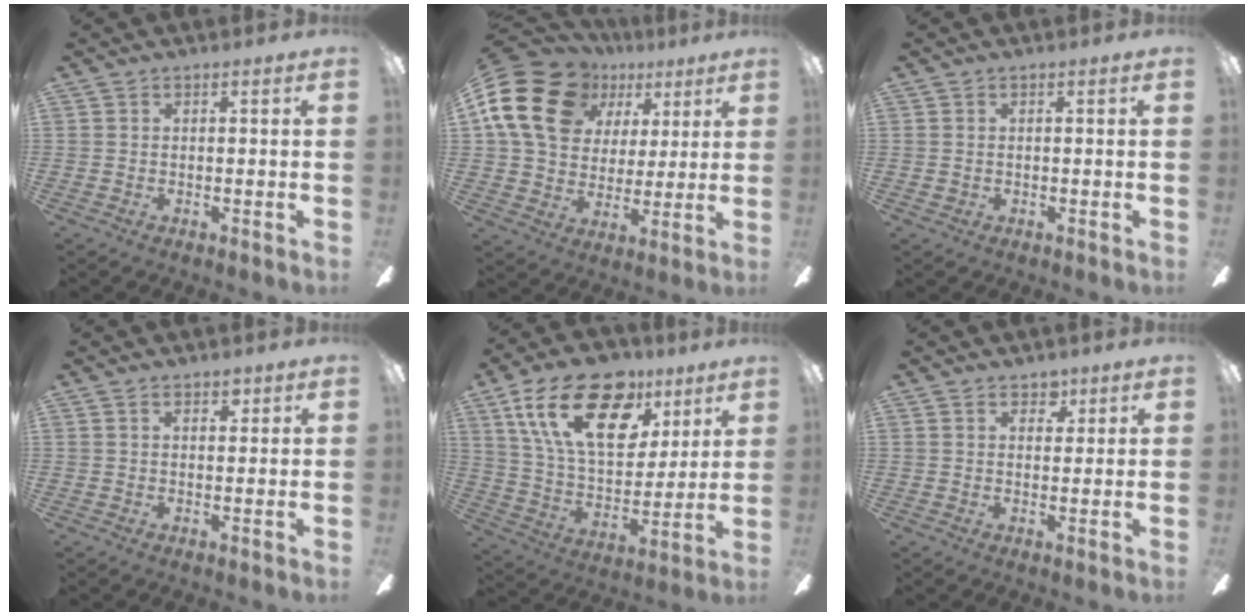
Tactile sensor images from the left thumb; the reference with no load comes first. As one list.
[{"total": 20.7, "force": [8.5, 16.1, 9.9], "torque": [-0.190, -0.034, 0.161]}, {"total": 0.7, "force": [0.0, 0.7, -0.3], "torque": [0.007, 0.004, -0.002]}, {"total": 2.0, "force": [1.5, 1.2, 0.5], "torque": [0.005, -0.005, 0.025]}, {"total": 23.7, "force": [12.0, 13.3, 15.6], "torque": [-0.275, -0.046, 0.210]}, {"total": 3.4, "force": [2.5, 2.3, 0.7], "torque": [0.002, -0.010, 0.041]}]